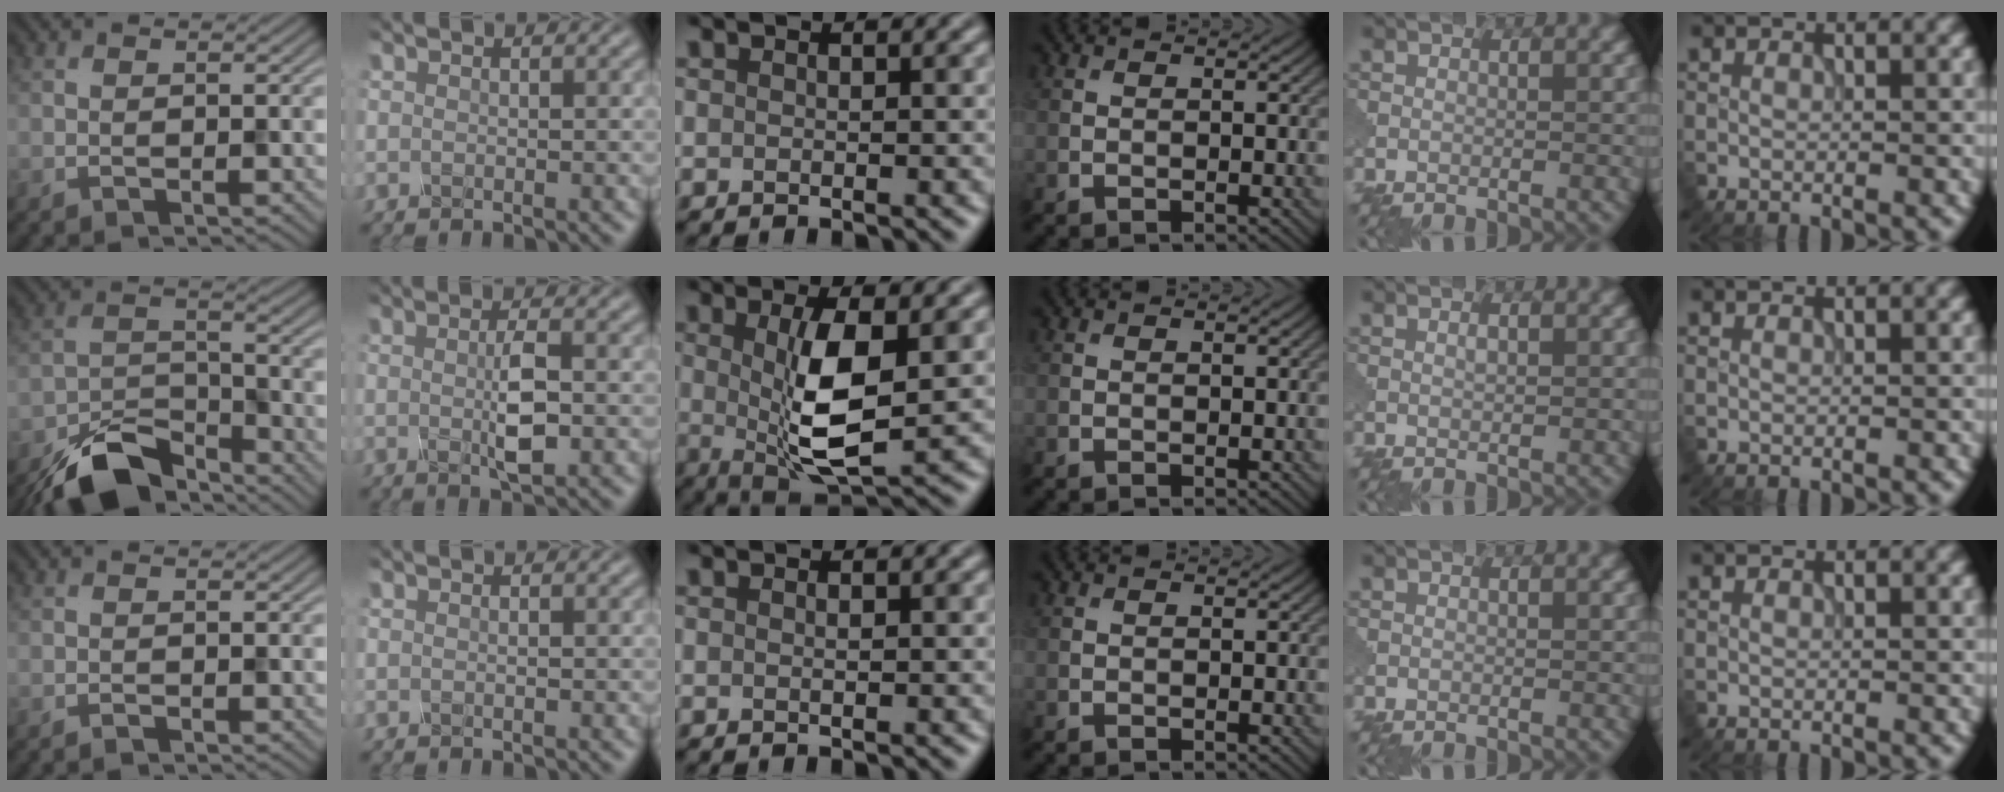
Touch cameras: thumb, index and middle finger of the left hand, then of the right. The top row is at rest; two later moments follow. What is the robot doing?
{"motion": "press", "object": "mechanical pencil"}